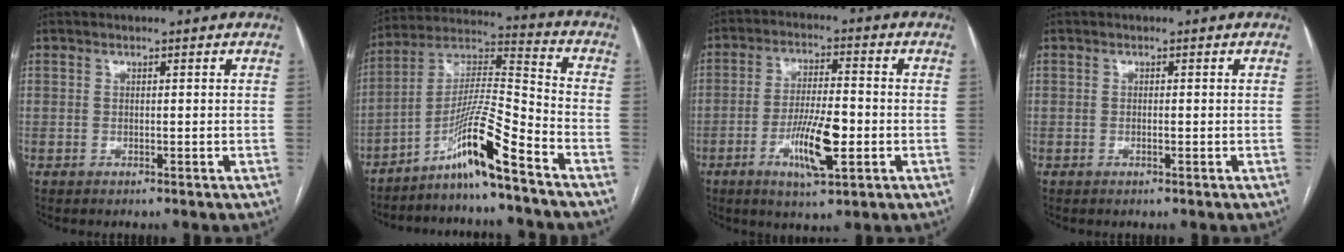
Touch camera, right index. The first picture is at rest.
{"total": 11.9, "force": [-8.2, -0.9, 8.6], "torque": [-0.170, 0.005, -0.149]}
{"total": 9.6, "force": [-3.1, 1.9, 9.0], "torque": [-0.167, -0.006, -0.052]}
{"total": 0.5, "force": [-0.2, 0.0, 0.5], "torque": [-0.010, 0.000, -0.002]}